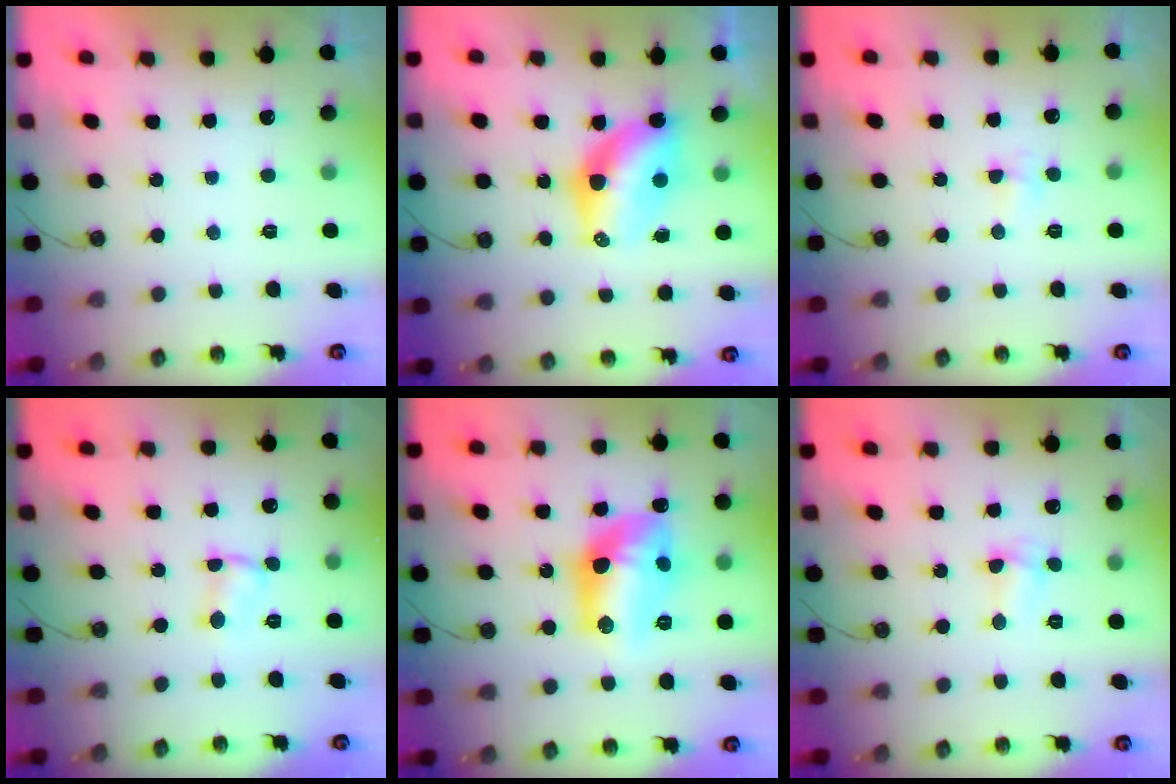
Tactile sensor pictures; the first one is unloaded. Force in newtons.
{"total": 10.9, "press": 10.3, "slide": 3.6}
{"total": 2.8, "press": 2.7, "slide": 0.5}
{"total": 1.8, "press": 1.8, "slide": 0.1}
{"total": 14.1, "press": 14.1, "slide": 0.9}
{"total": 2.8, "press": 2.8, "slide": 0.5}